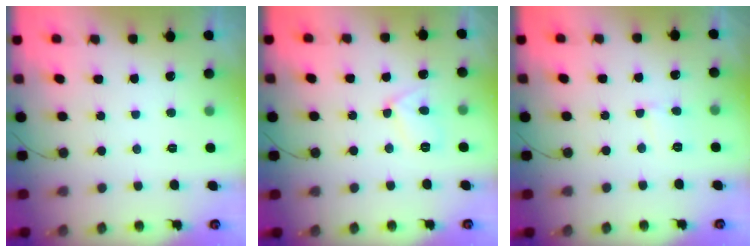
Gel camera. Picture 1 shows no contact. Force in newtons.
{"total": 7.1, "press": 7.0, "slide": 1.5}
{"total": 2.6, "press": 2.6, "slide": 0.3}